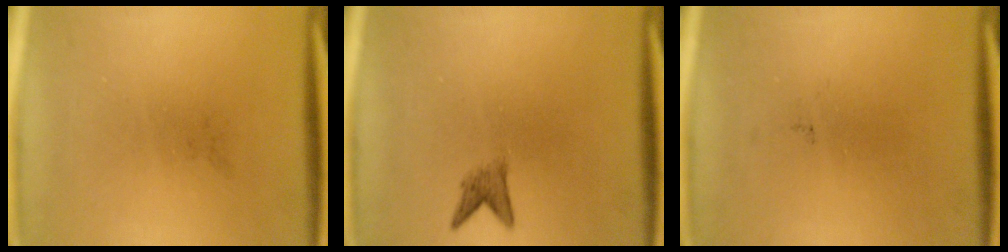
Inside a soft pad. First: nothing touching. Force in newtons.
{"total": 1.8}
{"total": 0.0}